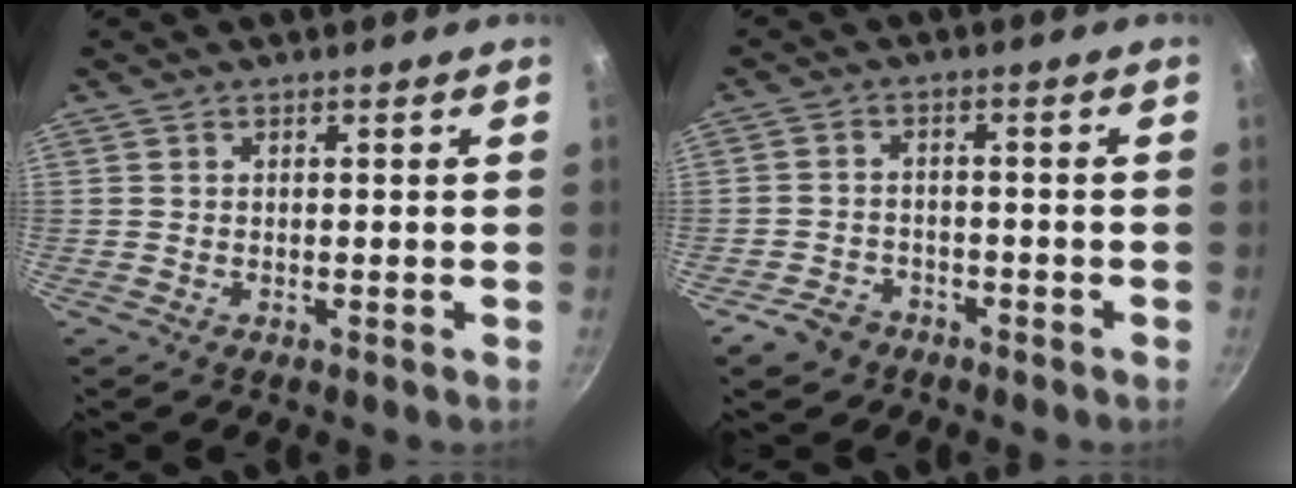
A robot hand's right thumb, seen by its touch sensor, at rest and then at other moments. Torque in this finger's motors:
{"motor_torque": [3.48, 1.53, 0.20, -0.01, 0.02]}